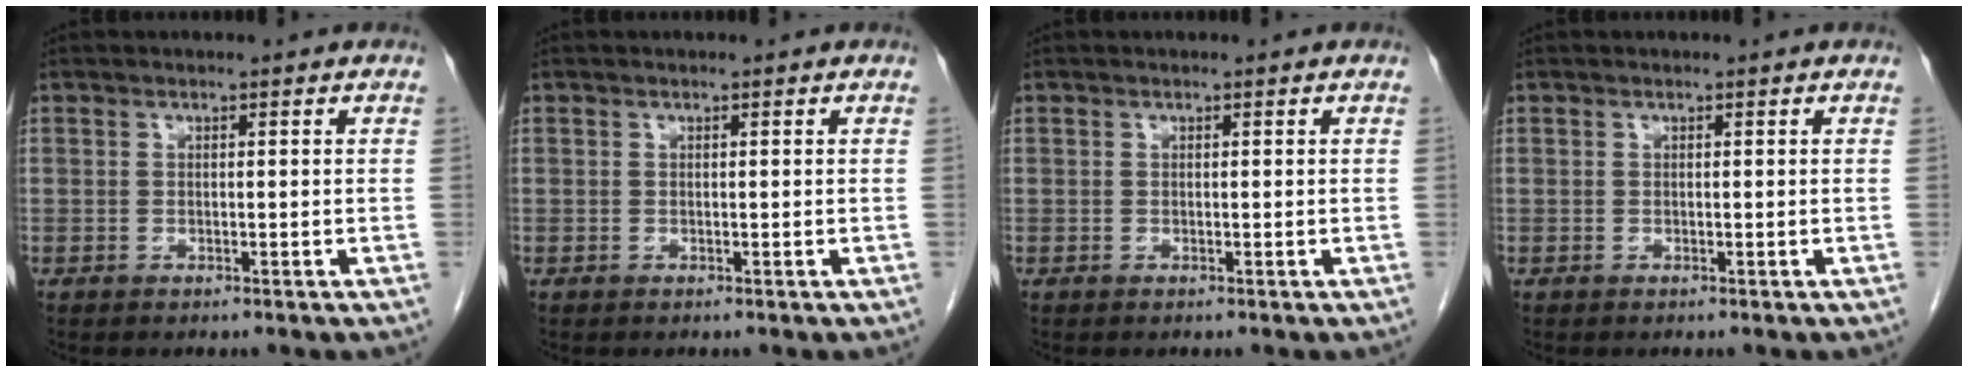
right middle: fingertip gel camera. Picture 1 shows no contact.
{"total": 0.0}
{"total": 0.0}
{"total": 0.0}